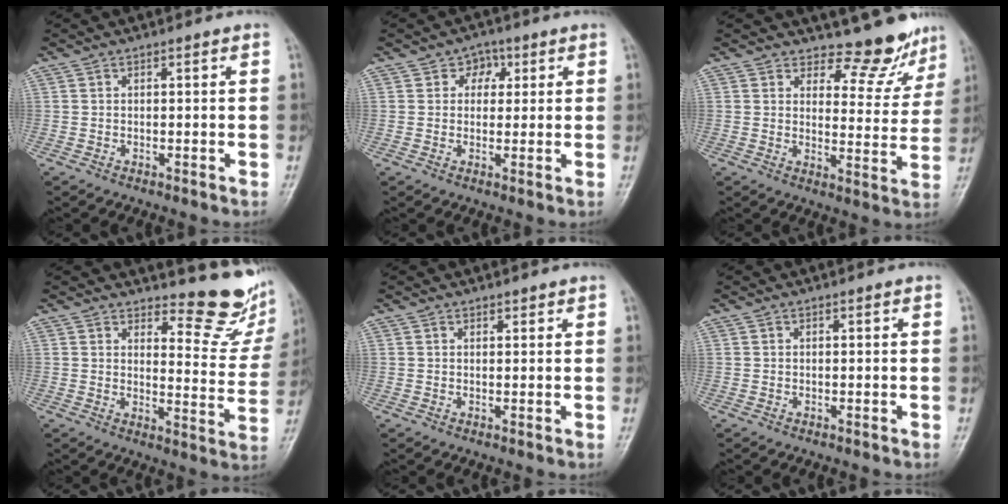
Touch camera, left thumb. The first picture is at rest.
{"total": 3.8, "force": [1.5, 3.2, 1.6], "torque": [0.008, 0.000, 0.014]}
{"total": 8.9, "force": [8.3, 3.1, 0.8], "torque": [0.023, -0.084, 0.101]}
{"total": 12.5, "force": [10.7, 4.1, 5.0], "torque": [-0.025, -0.105, 0.121]}
{"total": 0.9, "force": [0.8, 0.4, 0.2], "torque": [0.000, -0.007, 0.011]}
{"total": 0.0}